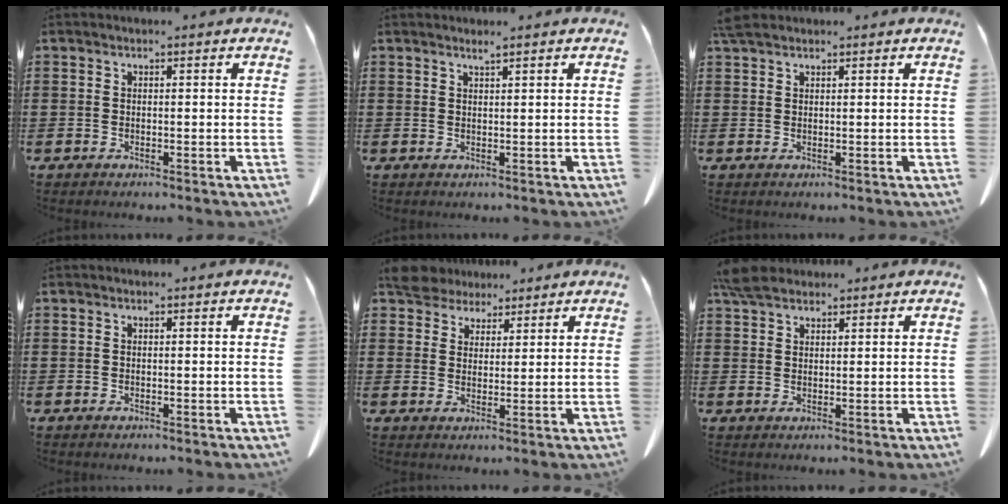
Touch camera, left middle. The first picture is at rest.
{"total": 1.4, "force": [1.2, -0.2, 0.6], "torque": [-0.014, -0.004, 0.024]}
{"total": 1.8, "force": [1.6, 0.4, 0.7], "torque": [-0.019, -0.001, 0.034]}
{"total": 0.0}
{"total": 5.3, "force": [4.7, 2.2, 0.9], "torque": [-0.041, -0.004, 0.092]}
{"total": 4.1, "force": [3.5, 1.4, 1.7], "torque": [-0.043, 0.001, 0.069]}